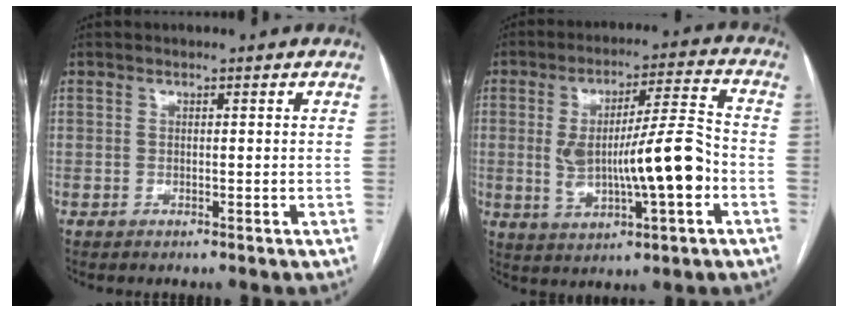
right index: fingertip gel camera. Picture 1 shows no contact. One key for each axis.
{"total": 13.6, "fx": -2.0, "fy": 2.3, "fz": 13.2, "tx": -0.234, "ty": 0.014, "tz": -0.025}